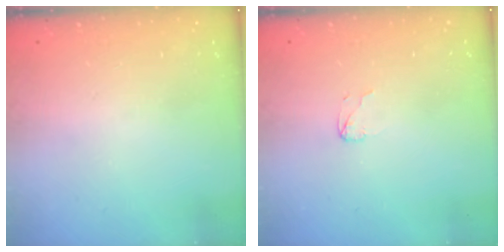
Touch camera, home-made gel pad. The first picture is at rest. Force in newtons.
{"total": 2.4, "press": 2.4, "slide": 0.2}